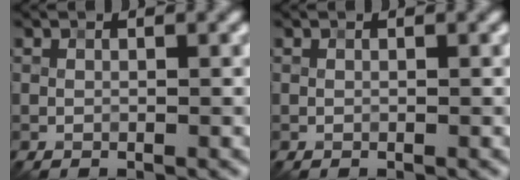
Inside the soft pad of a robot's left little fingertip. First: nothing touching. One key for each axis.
{"total": 0.0}